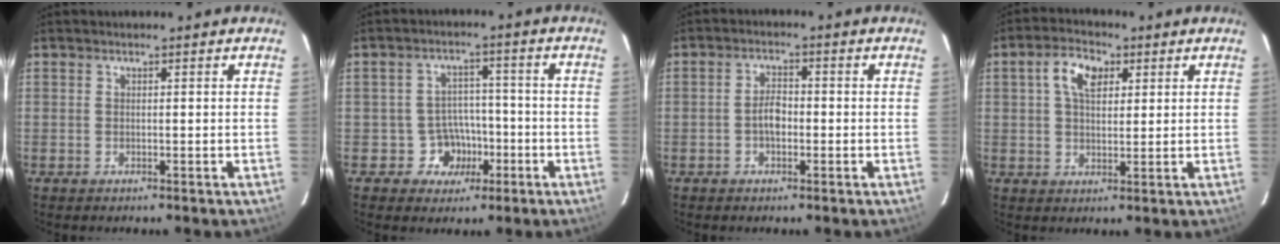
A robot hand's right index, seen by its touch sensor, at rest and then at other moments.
{"total": 6.1, "force": [-2.8, 5.3, 1.0], "torque": [-0.028, 0.024, -0.031]}
{"total": 3.1, "force": [-0.9, 1.7, 2.4], "torque": [-0.041, 0.009, -0.015]}
{"total": 6.3, "force": [2.2, 3.7, 4.5], "torque": [-0.081, 0.020, 0.041]}